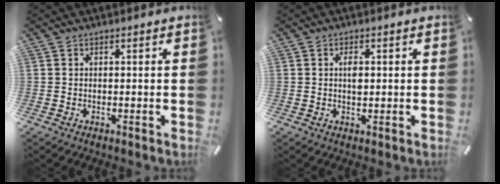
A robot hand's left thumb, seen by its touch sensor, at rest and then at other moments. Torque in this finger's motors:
{"motor_torque": [0.46, 0.38, 0.23, -0.06, 0.00]}